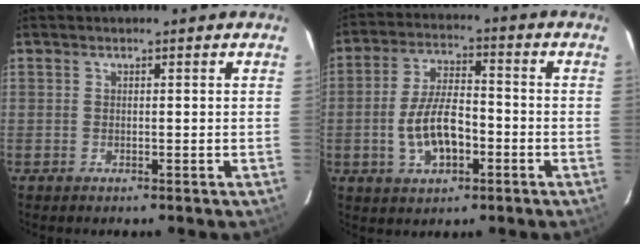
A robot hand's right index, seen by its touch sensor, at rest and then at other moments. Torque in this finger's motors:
{"motor_torque": [0.38, -0.23, 0.40, 0.08]}